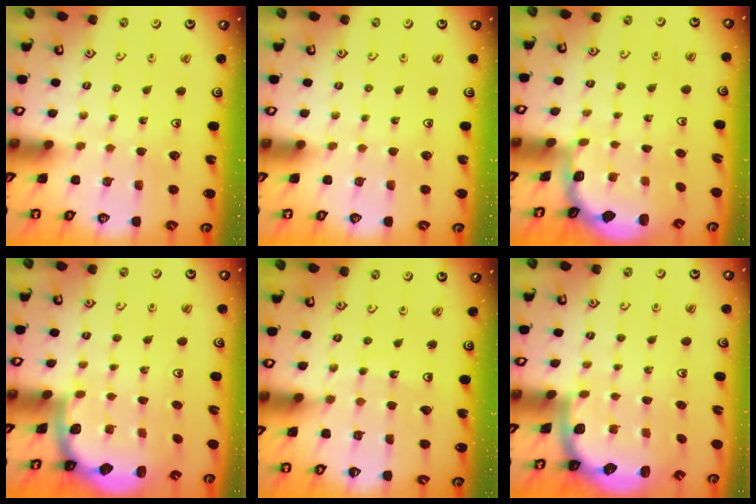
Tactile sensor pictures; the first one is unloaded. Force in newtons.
{"total": 0.0}
{"total": 1.8, "press": 1.7, "slide": 0.7}
{"total": 2.4, "press": 1.7, "slide": 1.6}
{"total": 6.3, "press": 6.2, "slide": 0.8}
{"total": 2.1, "press": 1.9, "slide": 1.0}